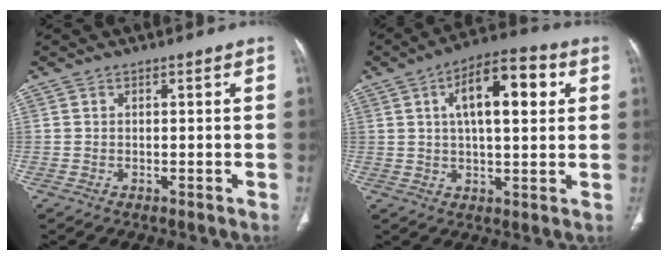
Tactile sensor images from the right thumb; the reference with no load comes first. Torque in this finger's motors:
{"motor_torque": [0.99, 4.01, 1.40, -0.17, 0.12]}